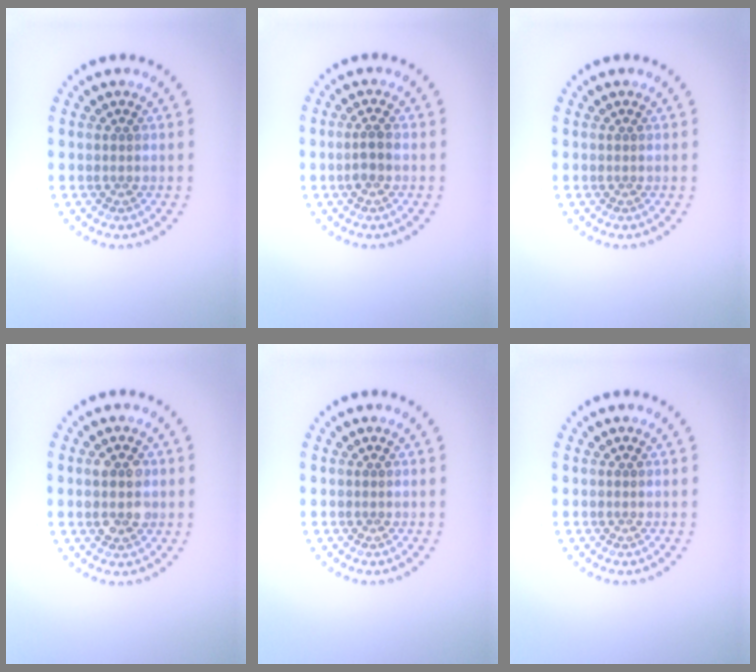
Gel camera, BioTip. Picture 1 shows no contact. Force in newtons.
{"total": 1.6, "press": 1.4, "slide": 0.8}
{"total": 0.0}
{"total": 2.8, "press": 2.8, "slide": 0.3}
{"total": 0.0}
{"total": 0.0}